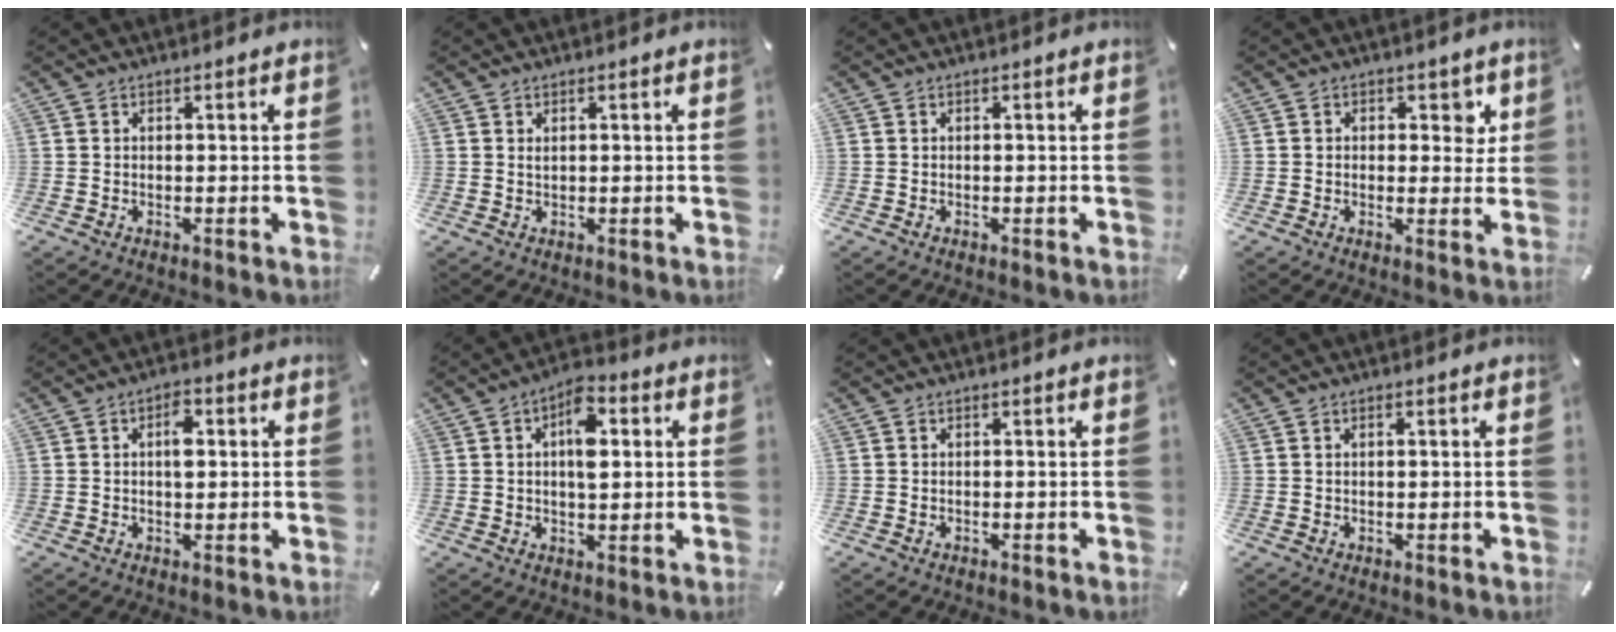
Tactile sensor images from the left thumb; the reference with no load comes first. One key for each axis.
{"total": 0.7, "fx": 0.3, "fy": 0.4, "fz": 0.6, "tx": -0.012, "ty": 0.000, "tz": 0.006}
{"total": 0.0}
{"total": 4.7, "fx": 1.3, "fy": 3.3, "fz": 3.0, "tx": -0.017, "ty": -0.005, "tz": 0.011}
{"total": 4.5, "fx": 0.8, "fy": 2.4, "fz": 3.7, "tx": -0.044, "ty": -0.004, "tz": 0.005}
{"total": 8.6, "fx": 1.9, "fy": 4.4, "fz": 7.1, "tx": -0.098, "ty": -0.002, "tz": 0.027}
{"total": 0.6, "fx": -0.2, "fy": 0.4, "fz": 0.4, "tx": -0.008, "ty": 0.000, "tz": -0.005}
{"total": 0.8, "fx": 0.2, "fy": 0.4, "fz": 0.7, "tx": -0.013, "ty": 0.003, "tz": 0.003}